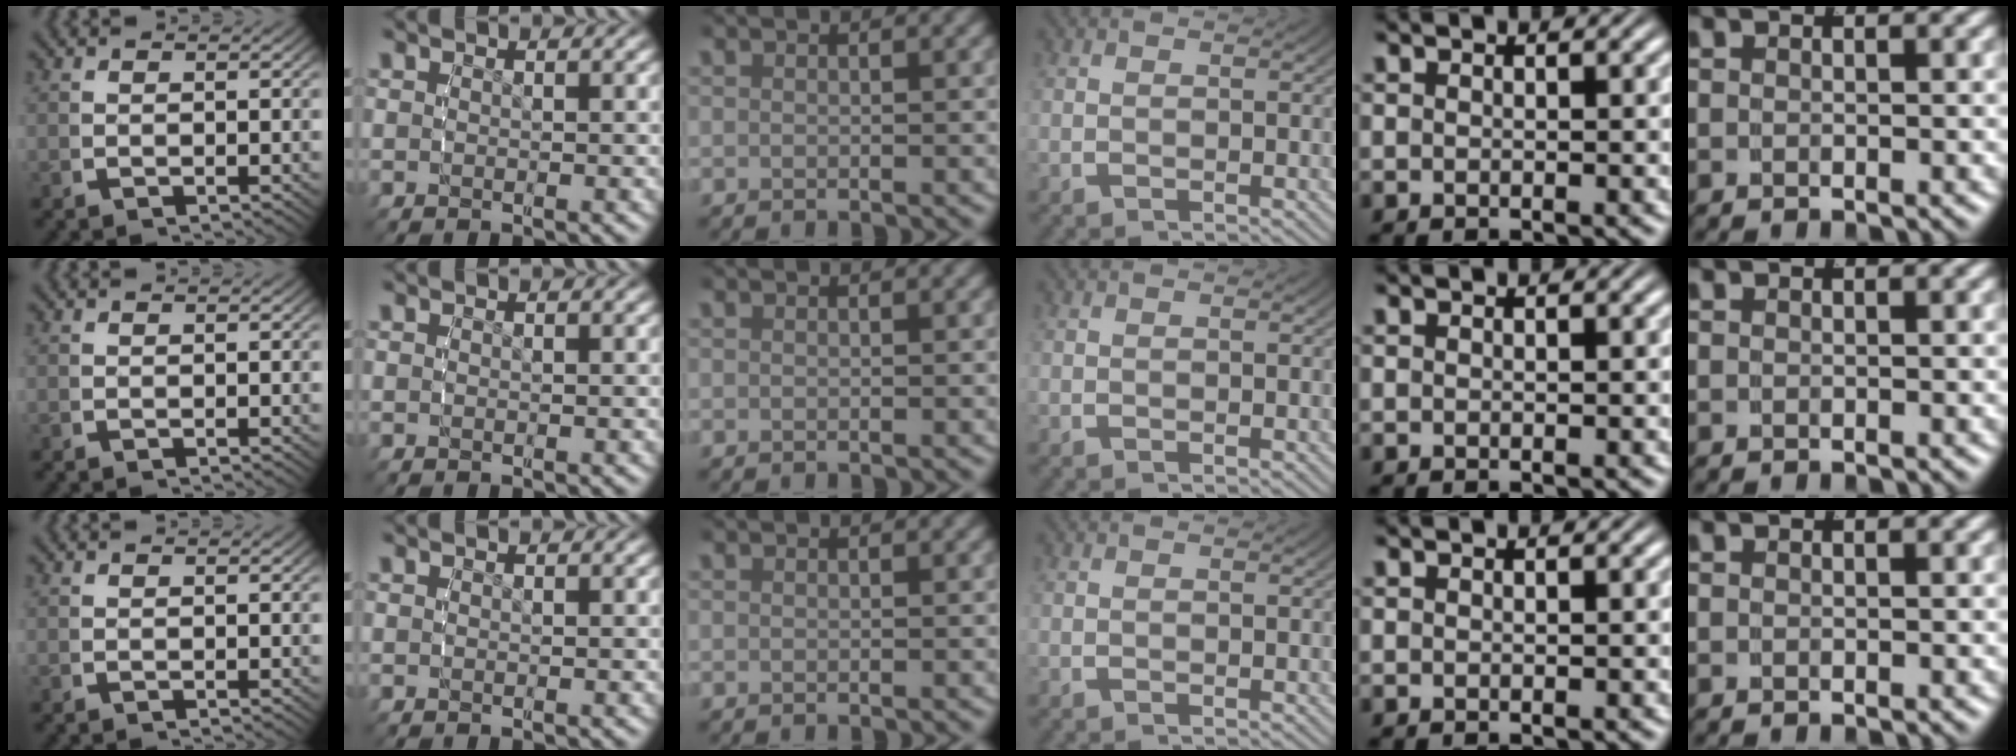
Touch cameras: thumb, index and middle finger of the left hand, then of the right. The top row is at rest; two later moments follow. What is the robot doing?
{"motion": "reach", "object": "jacket"}